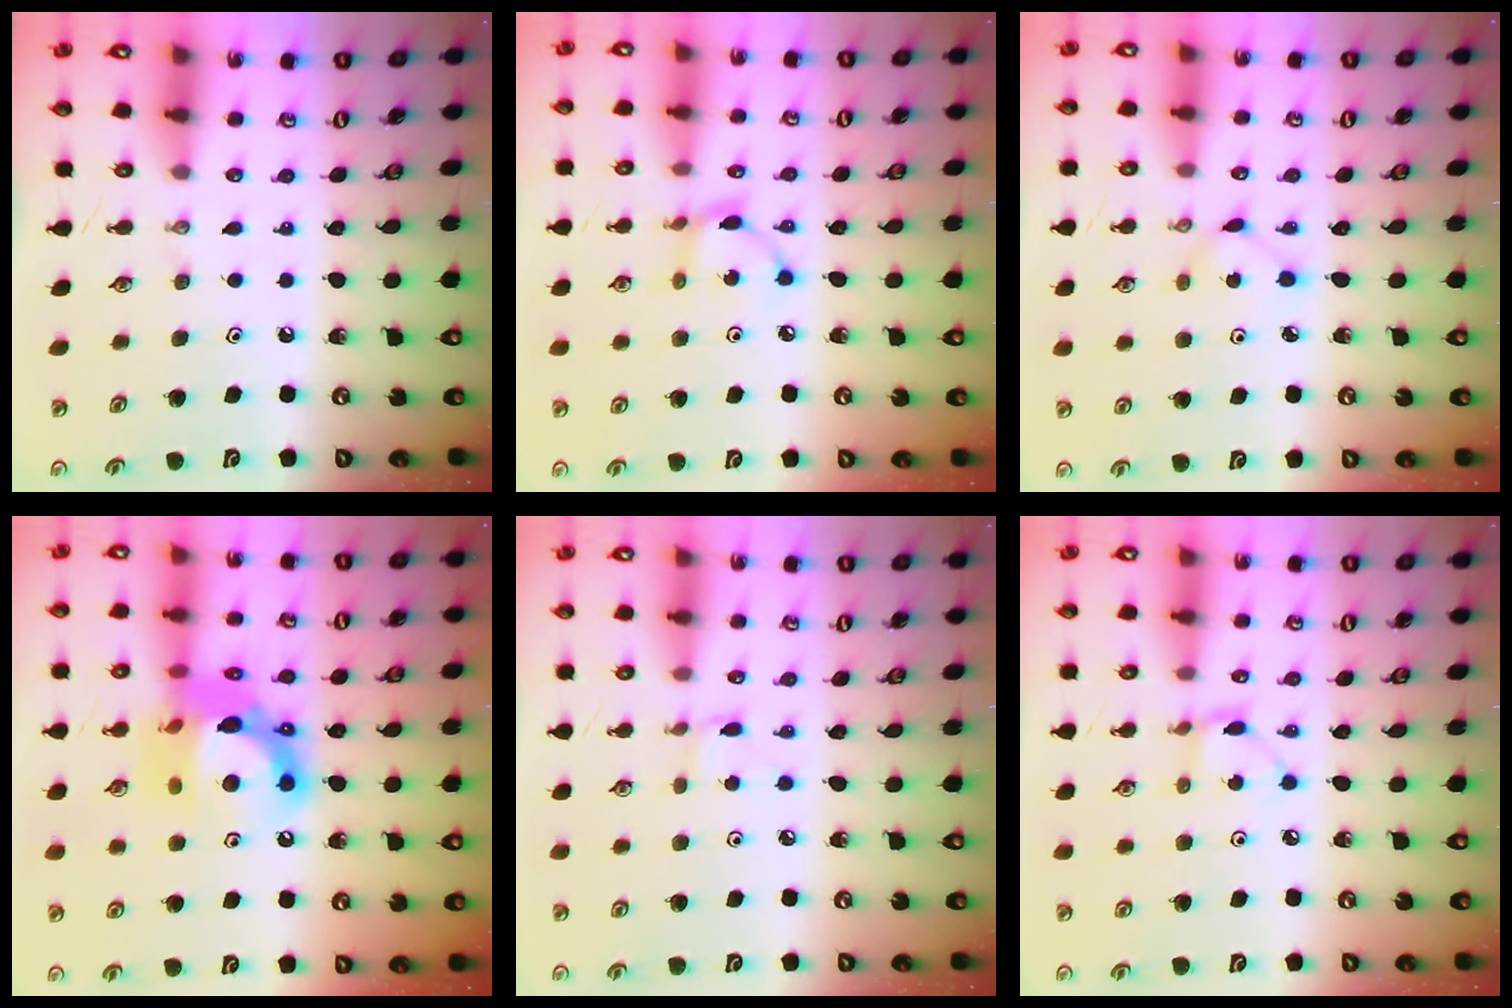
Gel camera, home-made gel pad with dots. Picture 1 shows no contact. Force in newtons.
{"total": 4.1, "press": 4.1, "slide": 0.1}
{"total": 2.8, "press": 2.8, "slide": 0.1}
{"total": 16.3, "press": 16.3, "slide": 1.2}
{"total": 1.9, "press": 1.9, "slide": 0.2}
{"total": 2.4, "press": 2.4, "slide": 0.3}